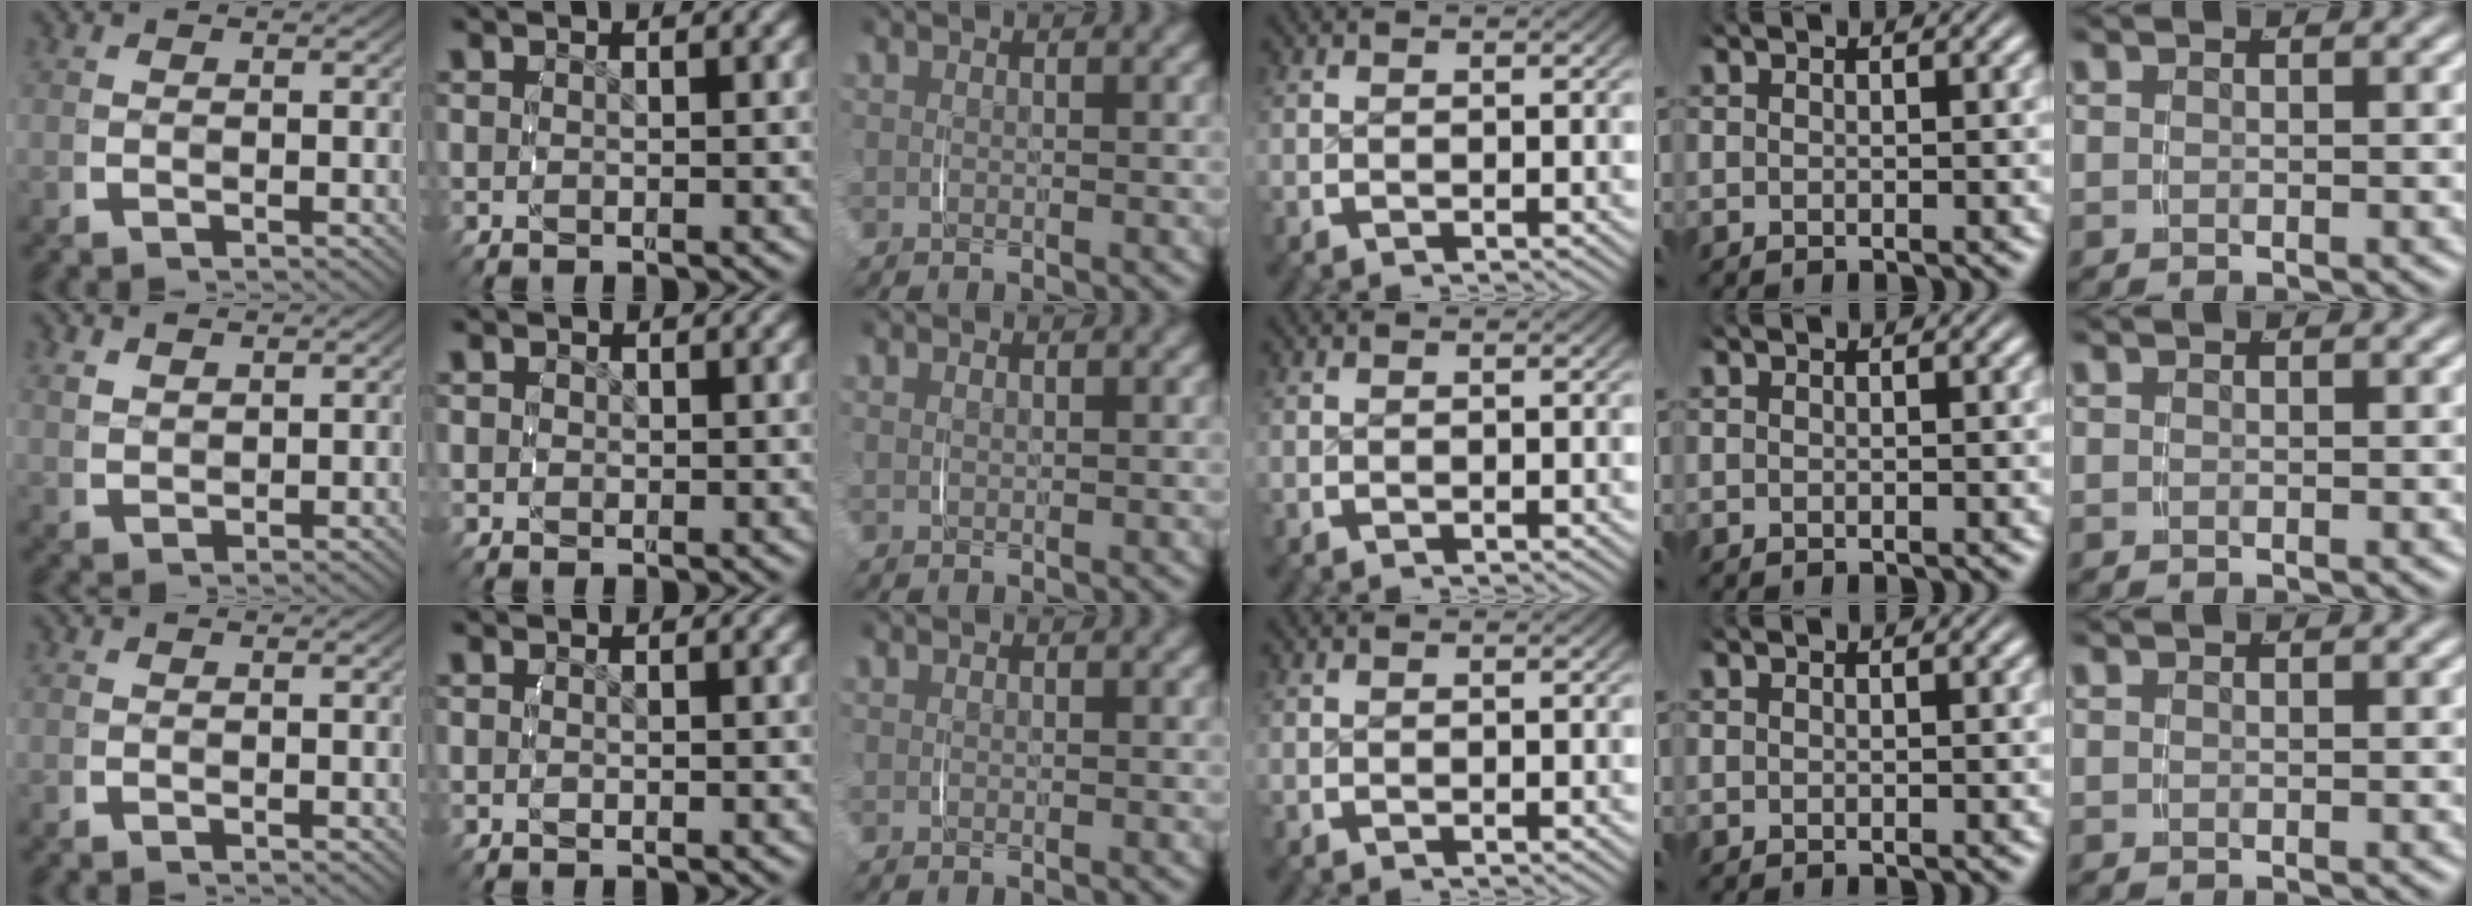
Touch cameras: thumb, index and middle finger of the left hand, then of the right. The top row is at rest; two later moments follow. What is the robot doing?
{"motion": "lift_and_place", "object": "scarf"}